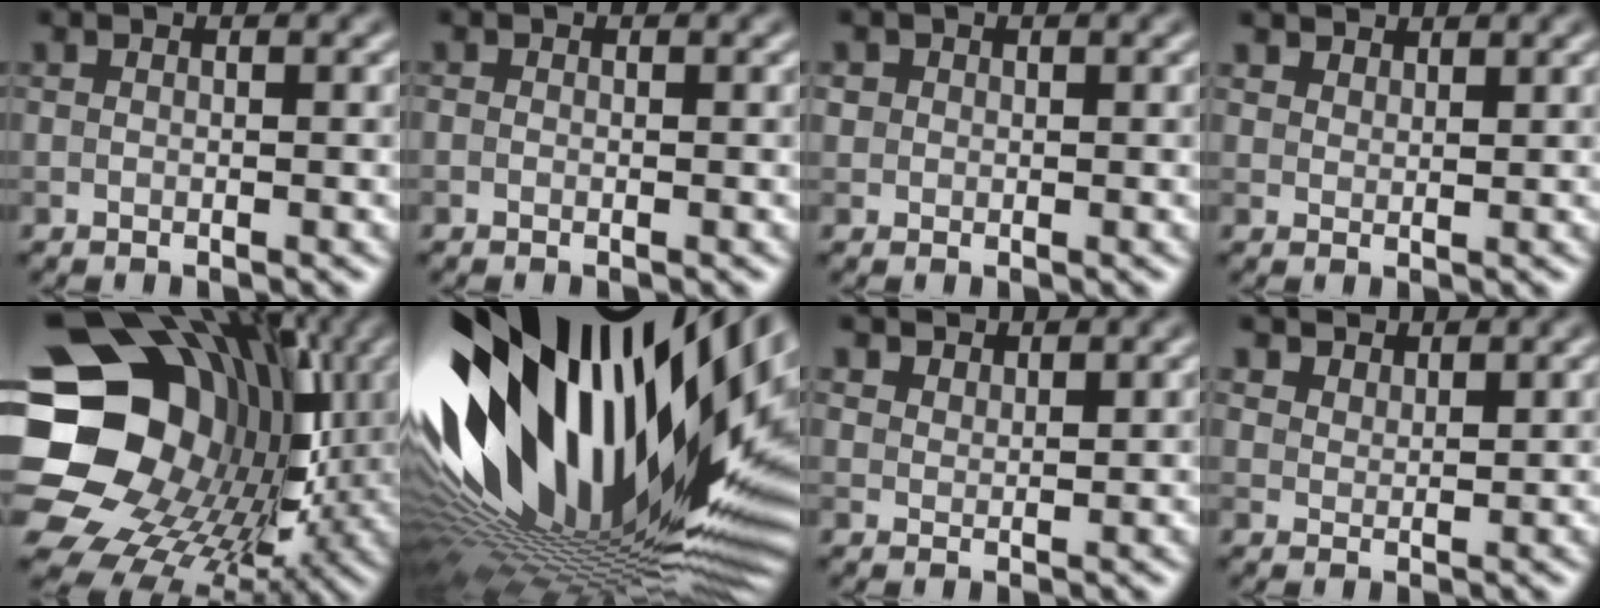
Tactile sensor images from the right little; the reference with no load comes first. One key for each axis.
{"total": 0.0}
{"total": 0.9, "fx": 0.2, "fy": 0.8, "fz": 0.1, "tx": 0.005, "ty": -0.002, "tz": 0.005}
{"total": 2.4, "fx": 2.2, "fy": 0.9, "fz": 0.4, "tx": -0.014, "ty": -0.010, "tz": 0.050}
{"total": 21.1, "fx": 1.0, "fy": 18.1, "fz": 10.9, "tx": -0.189, "ty": -0.012, "tz": 0.002}
{"total": 20.5, "fx": 4.7, "fy": 8.1, "fz": 18.2, "tx": -0.324, "ty": -0.028, "tz": 0.088}
{"total": 2.9, "fx": 2.7, "fy": 1.0, "fz": 0.5, "tx": -0.018, "ty": -0.010, "tz": 0.061}
{"total": 3.3, "fx": 3.0, "fy": 1.1, "fz": 0.6, "tx": -0.021, "ty": -0.012, "tz": 0.068}